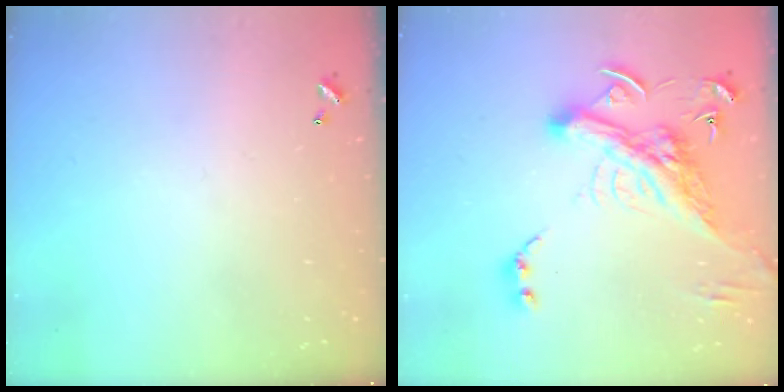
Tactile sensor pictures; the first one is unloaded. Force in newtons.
{"total": 9.2, "press": 8.9, "slide": 2.3}